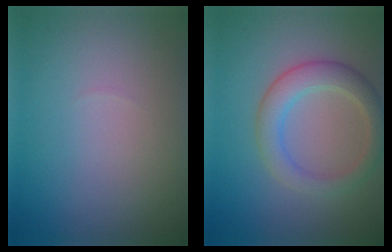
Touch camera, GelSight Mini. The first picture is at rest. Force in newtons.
{"total": 3.9, "press": 3.9, "slide": 0.1}